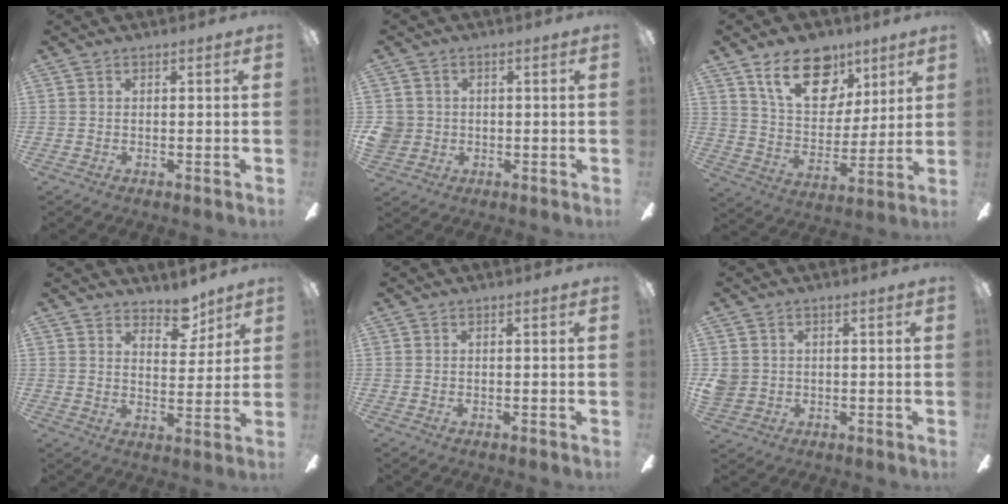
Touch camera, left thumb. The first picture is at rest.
{"total": 4.2, "force": [0.1, 4.2, 0.7], "torque": [-0.020, 0.007, 0.002]}
{"total": 18.8, "force": [11.0, 11.4, 10.1], "torque": [-0.156, -0.047, 0.198]}
{"total": 7.5, "force": [6.0, 3.7, 2.7], "torque": [-0.023, -0.035, 0.103]}
{"total": 0.0}
{"total": 3.6, "force": [0.4, 3.5, 0.7], "torque": [-0.010, 0.007, 0.009]}